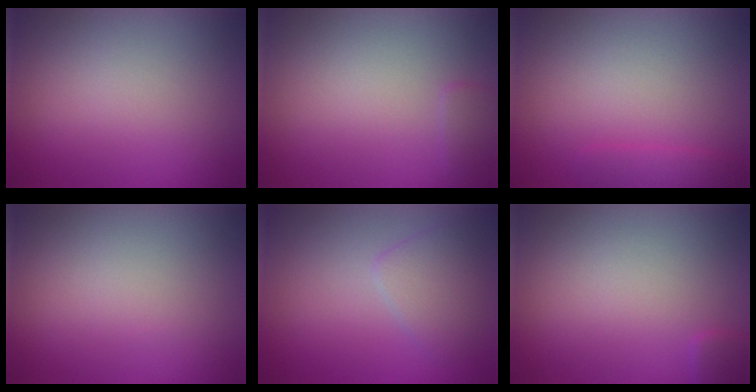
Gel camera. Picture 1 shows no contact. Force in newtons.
{"total": 0.9, "press": 0.9, "slide": 0.1}
{"total": 1.5, "press": 1.5, "slide": 0.2}
{"total": 0.0}
{"total": 2.6, "press": 2.6, "slide": 0.1}
{"total": 1.0, "press": 1.0, "slide": 0.1}